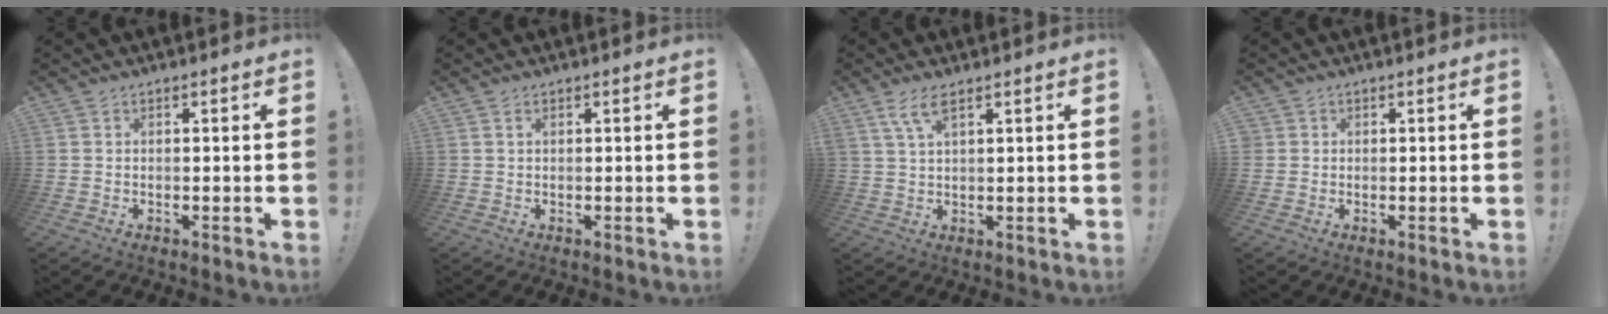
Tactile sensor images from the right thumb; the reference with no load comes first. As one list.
[{"total": 0.6, "force": [0.3, 0.3, 0.5], "torque": [-0.006, 0.000, 0.005]}, {"total": 5.2, "force": [3.1, 1.2, 4.0], "torque": [-0.079, -0.006, 0.055]}, {"total": 1.0, "force": [0.3, 0.9, 0.0], "torque": [-0.004, 0.003, 0.007]}]